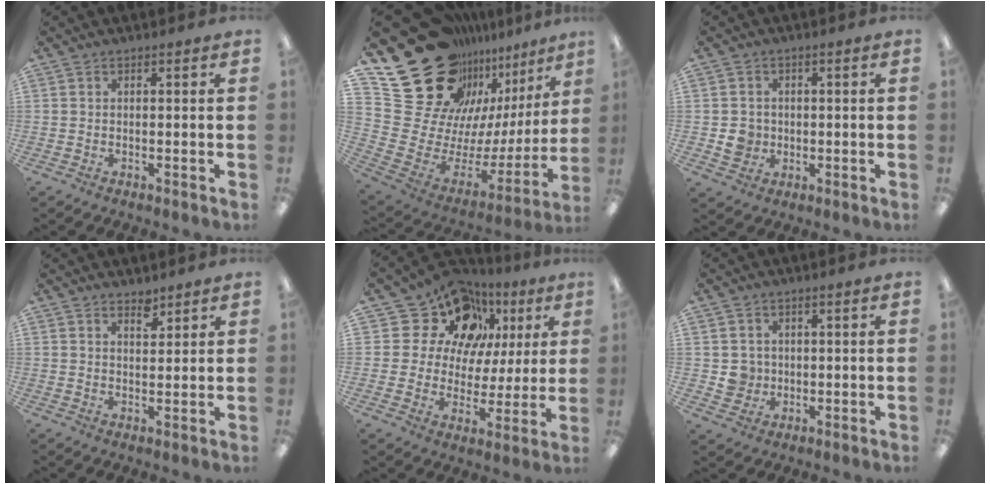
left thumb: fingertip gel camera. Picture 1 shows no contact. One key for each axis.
{"total": 29.3, "fx": 18.4, "fy": 18.6, "fz": 13.2, "tx": -0.191, "ty": -0.142, "tz": 0.388}
{"total": 4.4, "fx": -0.4, "fy": 4.3, "fz": 1.1, "tx": -0.008, "ty": 0.004, "tz": -0.007}
{"total": 3.1, "fx": 2.7, "fy": 1.2, "fz": 0.8, "tx": 0.004, "ty": -0.021, "tz": 0.046}
{"total": 17.2, "fx": 9.9, "fy": 12.5, "fz": 6.5, "tx": -0.124, "ty": -0.048, "tz": 0.187}
{"total": 4.5, "fx": 0.4, "fy": 4.4, "fz": 0.2, "tx": 0.000, "ty": 0.005, "tz": 0.008}